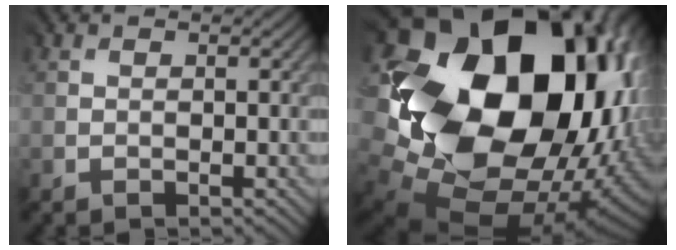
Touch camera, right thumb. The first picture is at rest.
{"total": 22.4, "force": [2.8, 17.3, 14.0], "torque": [-0.311, -0.070, 0.089]}